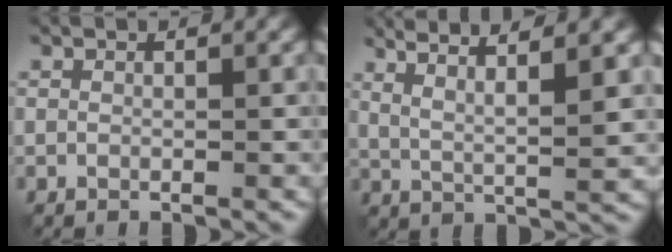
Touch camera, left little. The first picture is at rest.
{"total": 6.1, "force": [3.6, 1.0, 4.8], "torque": [-0.091, 0.007, 0.061]}